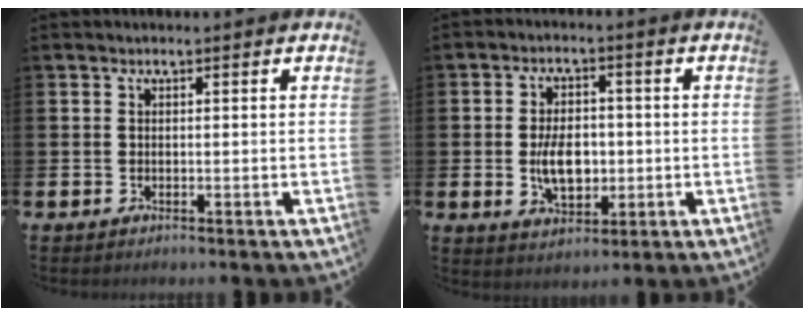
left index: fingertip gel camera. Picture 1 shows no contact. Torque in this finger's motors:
{"motor_torque": [1.35, -0.13, 0.36, 0.18]}